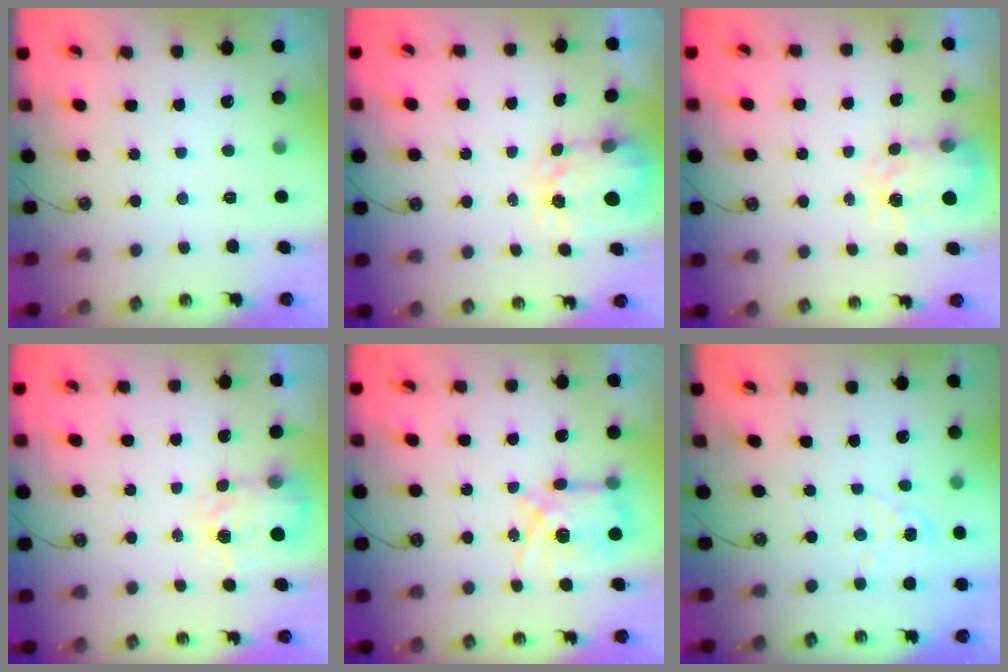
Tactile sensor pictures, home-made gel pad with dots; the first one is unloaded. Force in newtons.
{"total": 3.5, "press": 3.5, "slide": 0.4}
{"total": 4.3, "press": 4.2, "slide": 0.5}
{"total": 3.9, "press": 3.8, "slide": 0.7}
{"total": 8.9, "press": 8.9, "slide": 0.8}
{"total": 1.2, "press": 1.1, "slide": 0.2}